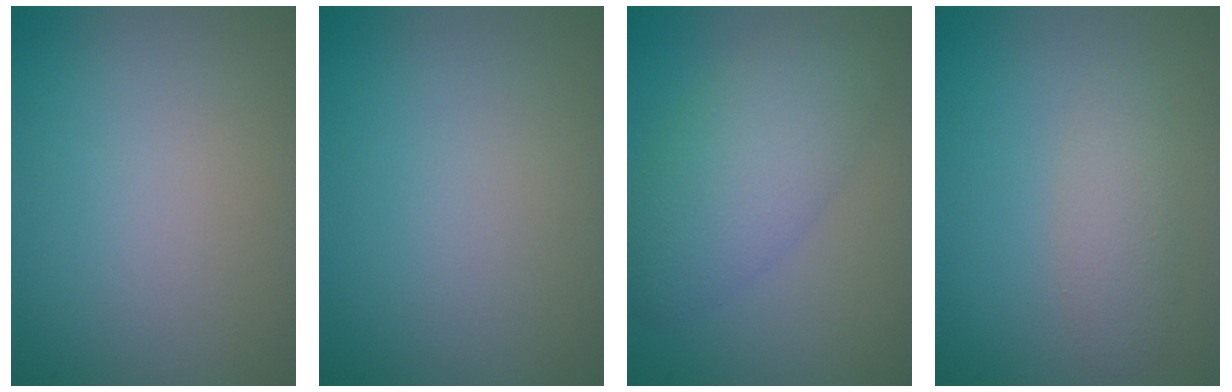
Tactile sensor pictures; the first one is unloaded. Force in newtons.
{"total": 0.0}
{"total": 5.5, "press": 5.5, "slide": 0.1}
{"total": 2.3, "press": 2.3, "slide": 0.1}